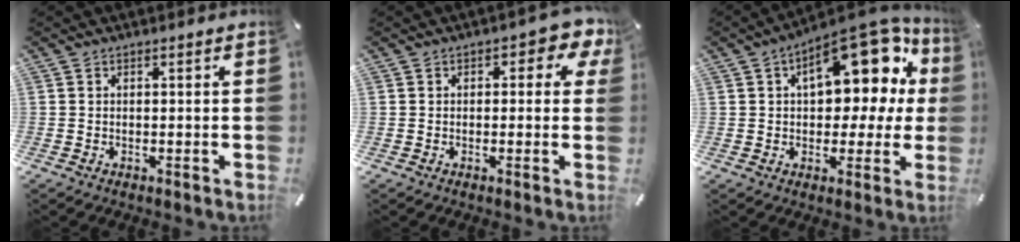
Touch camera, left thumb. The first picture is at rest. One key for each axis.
{"total": 4.1, "fx": 1.0, "fy": 2.7, "fz": 2.9, "tx": -0.037, "ty": 0.003, "tz": 0.010}
{"total": 20.3, "fx": 7.9, "fy": 10.3, "fz": 15.6, "tx": -0.198, "ty": -0.050, "tz": 0.127}